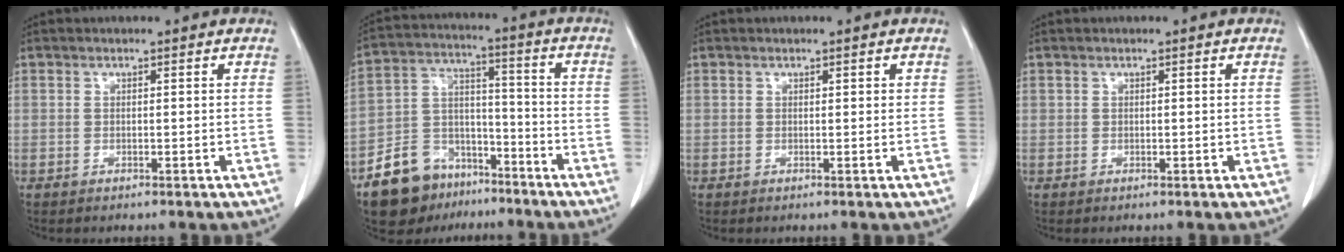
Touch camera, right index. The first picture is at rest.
{"total": 12.2, "force": [-8.4, 7.8, 4.1], "torque": [-0.085, 0.038, -0.144]}
{"total": 0.6, "force": [0.3, 0.2, 0.5], "torque": [-0.006, -0.001, 0.004]}
{"total": 0.0}